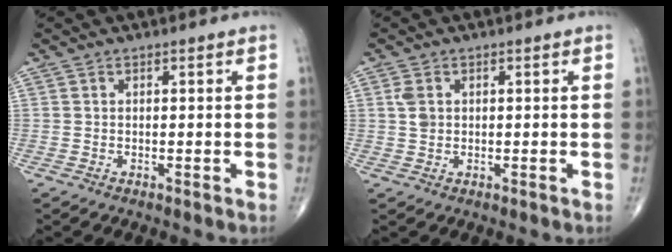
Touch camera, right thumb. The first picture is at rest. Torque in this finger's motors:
{"motor_torque": [0.07, 1.02, 0.26, 0.01, 0.06]}